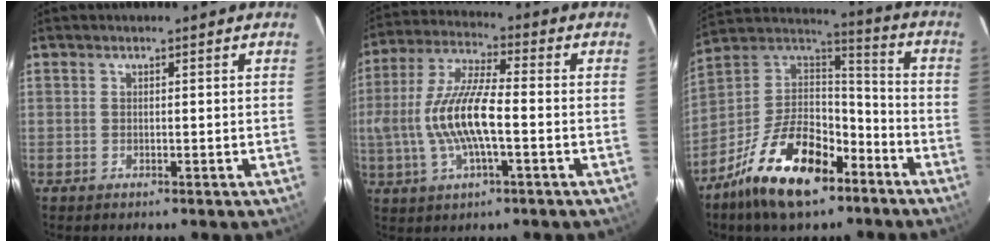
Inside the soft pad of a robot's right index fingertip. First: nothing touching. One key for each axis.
{"total": 13.5, "fx": -2.2, "fy": 3.7, "fz": 12.8, "tx": -0.263, "ty": 0.002, "tz": -0.043}
{"total": 21.0, "fx": -12.6, "fy": 10.1, "fz": 13.4, "tx": -0.268, "ty": 0.012, "tz": -0.219}